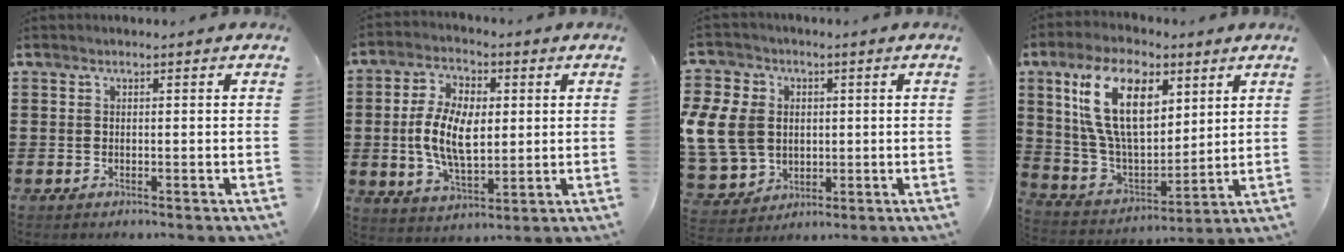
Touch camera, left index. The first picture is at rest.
{"total": 9.9, "force": [0.3, 5.3, 8.3], "torque": [-0.181, 0.010, 0.001]}
{"total": 10.7, "force": [1.0, 9.0, 5.6], "torque": [-0.169, 0.018, 0.020]}
{"total": 15.5, "force": [7.2, 7.9, 11.2], "torque": [-0.261, 0.003, 0.130]}